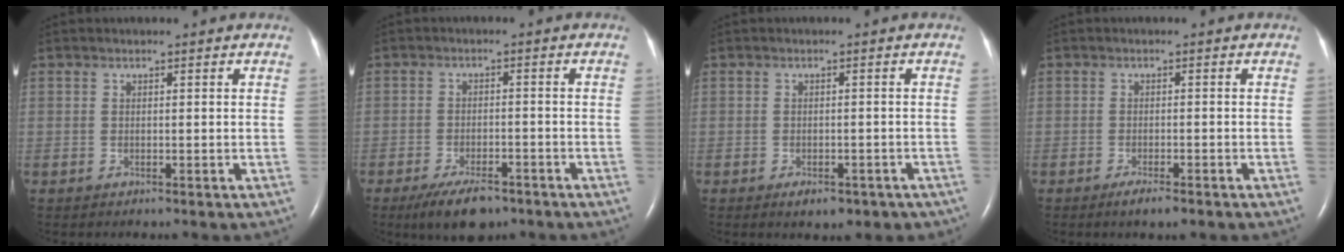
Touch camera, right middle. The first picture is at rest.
{"total": 6.8, "force": [-4.9, 2.5, 4.1], "torque": [-0.074, -0.006, -0.078]}
{"total": 3.4, "force": [-2.2, 1.8, 1.9], "torque": [-0.028, -0.001, -0.023]}
{"total": 2.9, "force": [-2.0, 0.5, 2.0], "torque": [-0.038, -0.004, -0.030]}